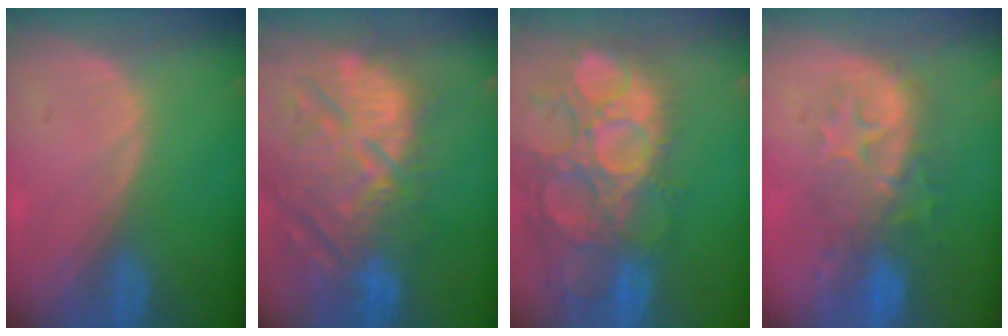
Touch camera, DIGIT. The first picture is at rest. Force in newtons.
{"total": 14.9, "press": 12.9, "slide": 7.4}
{"total": 15.1, "press": 12.6, "slide": 8.4}
{"total": 8.9, "press": 8.5, "slide": 2.7}